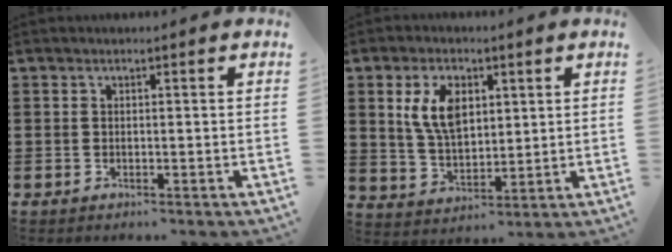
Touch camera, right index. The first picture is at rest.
{"total": 8.2, "force": [2.7, 4.6, 6.2], "torque": [-0.141, 0.012, 0.046]}